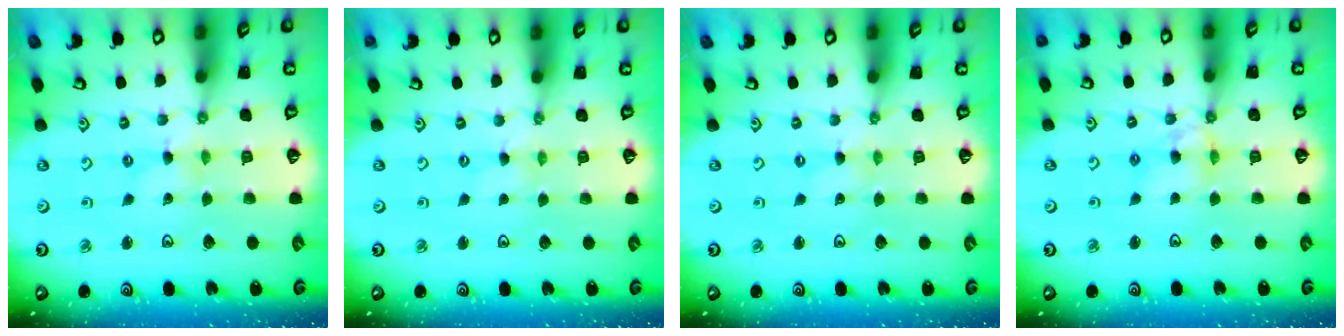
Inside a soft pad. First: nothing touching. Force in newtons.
{"total": 0.9, "press": 0.9, "slide": 0.1}
{"total": 0.0}
{"total": 7.1, "press": 7.1, "slide": 0.6}